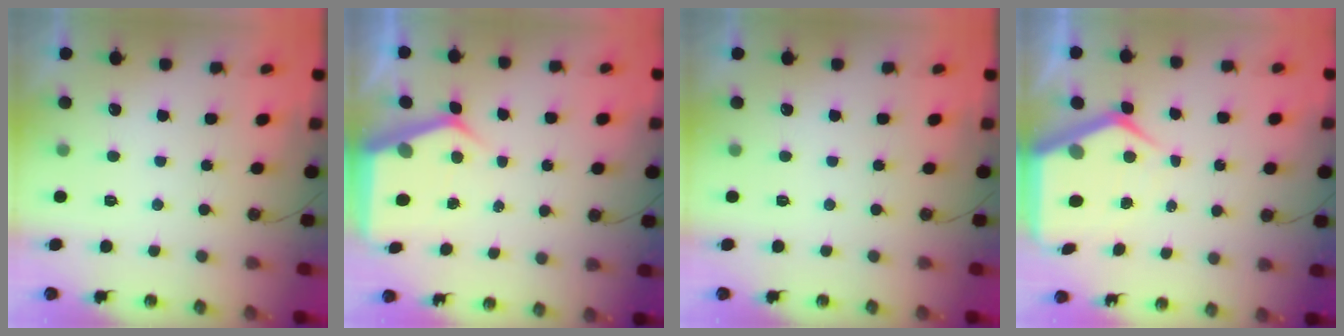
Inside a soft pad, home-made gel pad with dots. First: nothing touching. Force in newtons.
{"total": 5.0, "press": 5.0, "slide": 0.5}
{"total": 0.0}
{"total": 7.8, "press": 7.8, "slide": 0.7}